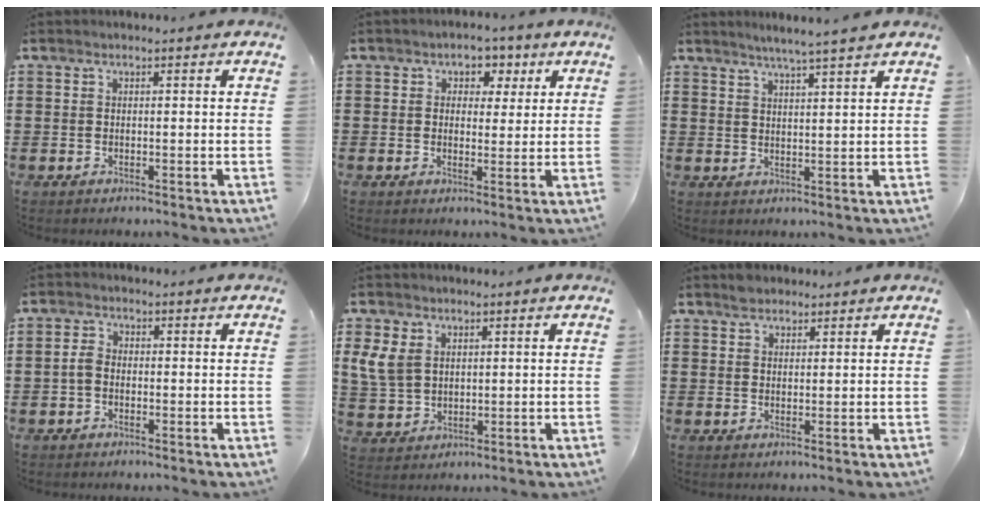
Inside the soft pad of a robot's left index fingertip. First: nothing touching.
{"total": 3.6, "force": [1.4, 3.2, 0.6], "torque": [-0.024, 0.010, 0.020]}
{"total": 3.7, "force": [3.3, -0.8, 1.4], "torque": [-0.037, -0.014, 0.058]}
{"total": 2.2, "force": [-0.7, 1.5, 1.4], "torque": [-0.043, -0.001, -0.018]}
{"total": 5.3, "force": [2.2, 4.0, 2.7], "torque": [-0.089, 0.006, 0.038]}
{"total": 2.2, "force": [2.0, 1.0, 0.2], "torque": [-0.009, 0.005, 0.040]}